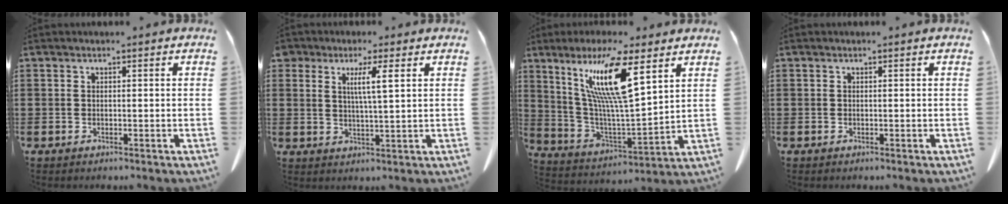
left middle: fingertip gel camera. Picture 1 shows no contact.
{"total": 4.2, "force": [2.2, 0.8, 3.5], "torque": [-0.076, 0.001, 0.038]}
{"total": 12.4, "force": [7.3, 1.3, 9.9], "torque": [-0.216, -0.026, 0.118]}
{"total": 0.0}